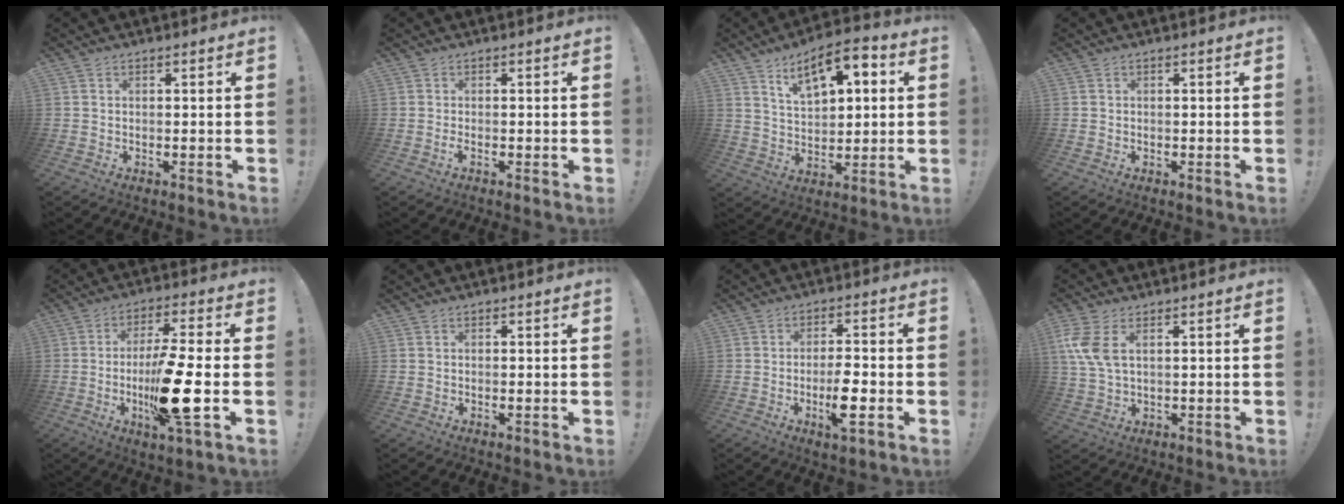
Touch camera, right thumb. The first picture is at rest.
{"total": 1.5, "force": [-0.7, -0.4, 1.2], "torque": [-0.024, 0.000, -0.013]}
{"total": 11.7, "force": [6.0, 5.7, 8.3], "torque": [-0.128, -0.025, 0.102]}
{"total": 0.0}
{"total": 17.4, "force": [-3.5, 3.8, 16.6], "torque": [-0.289, -0.006, -0.055]}
{"total": 0.0}
{"total": 8.2, "force": [-2.6, 1.8, 7.5], "torque": [-0.133, -0.002, -0.046]}
{"total": 7.5, "force": [2.8, 3.7, 5.9], "torque": [-0.132, -0.014, 0.050]}